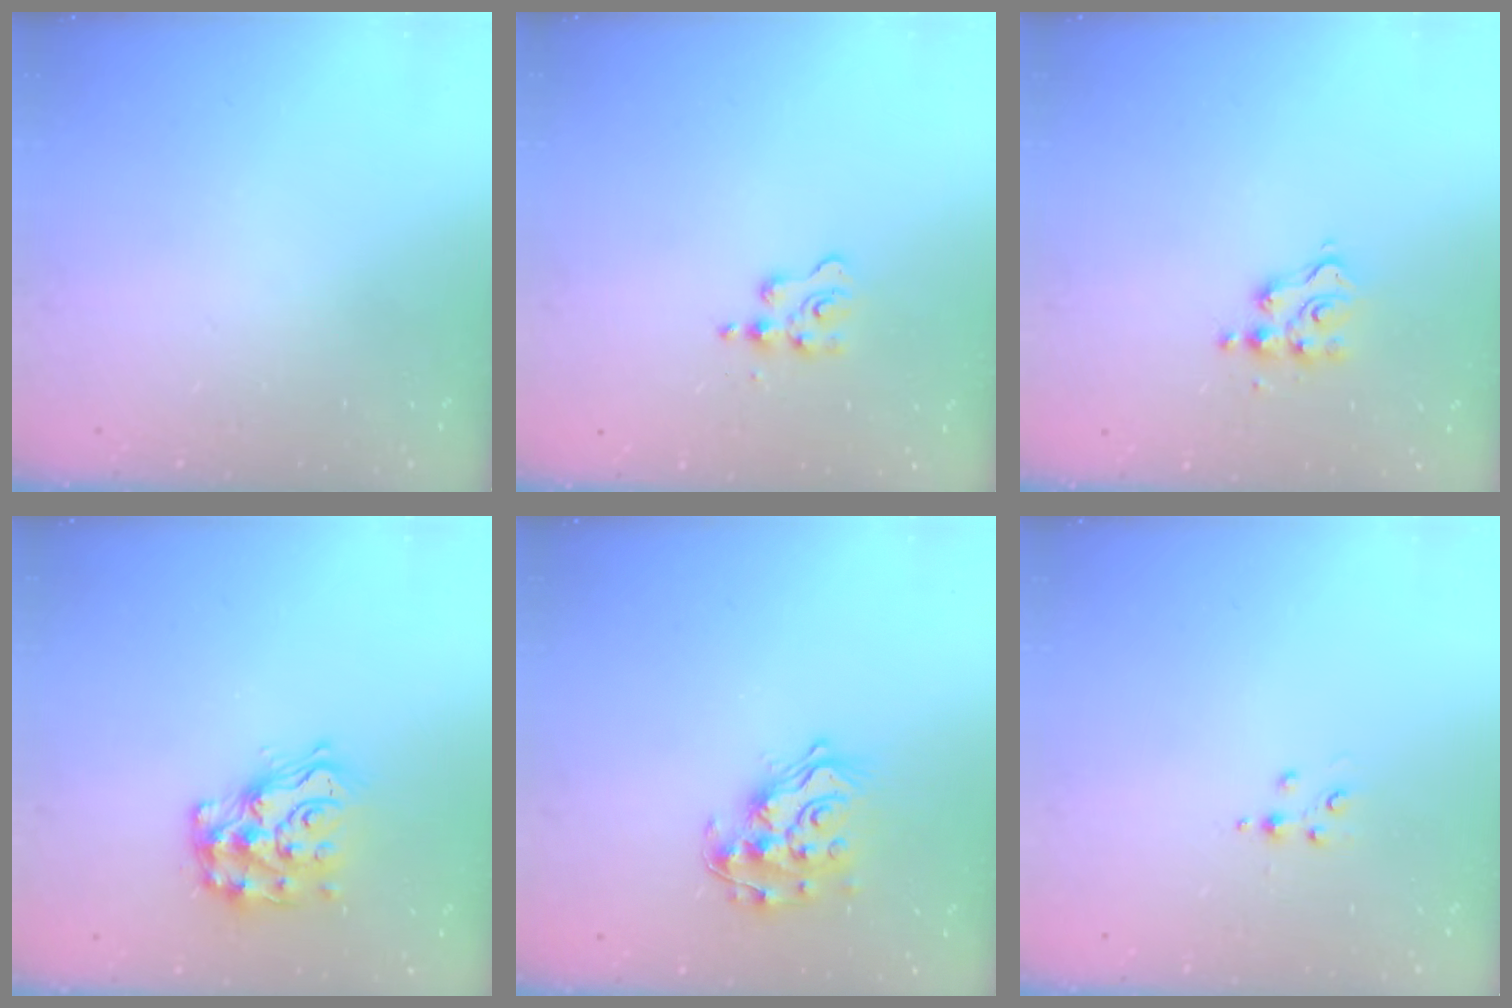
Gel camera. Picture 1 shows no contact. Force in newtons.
{"total": 4.5, "press": 4.4, "slide": 0.7}
{"total": 4.8, "press": 4.8, "slide": 0.5}
{"total": 14.9, "press": 14.8, "slide": 0.9}
{"total": 14.9, "press": 14.9, "slide": 1.1}
{"total": 2.8, "press": 2.8, "slide": 0.4}